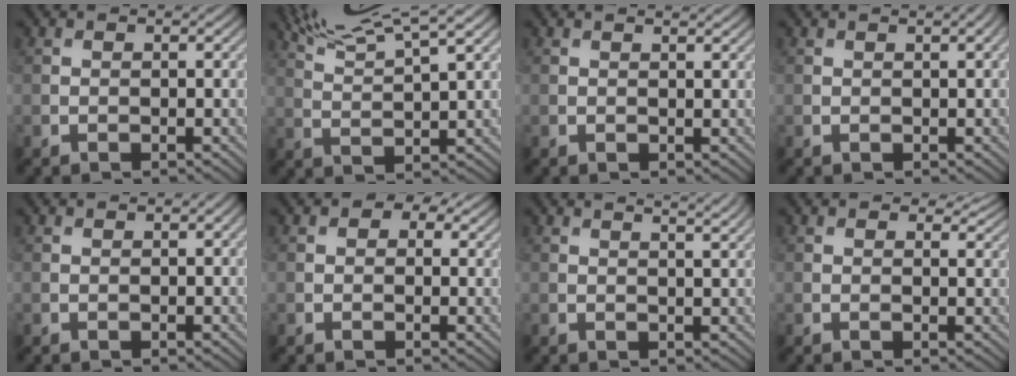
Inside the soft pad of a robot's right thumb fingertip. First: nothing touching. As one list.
[{"total": 9.6, "force": [7.9, 1.1, 5.2], "torque": [-0.098, 0.008, 0.135]}, {"total": 1.1, "force": [1.1, 0.1, 0.3], "torque": [-0.004, -0.002, 0.019]}, {"total": 1.0, "force": [0.6, 0.1, 0.8], "torque": [-0.006, 0.000, 0.009]}, {"total": 0.7, "force": [0.3, 0.2, 0.6], "torque": [-0.005, -0.001, 0.004]}, {"total": 4.4, "force": [2.0, 3.0, 2.5], "torque": [-0.035, 0.009, 0.021]}, {"total": 3.3, "force": [2.7, 0.7, 1.8], "torque": [-0.023, 0.007, 0.029]}, {"total": 3.6, "force": [2.4, 1.7, 2.0], "torque": [-0.034, -0.002, 0.035]}]